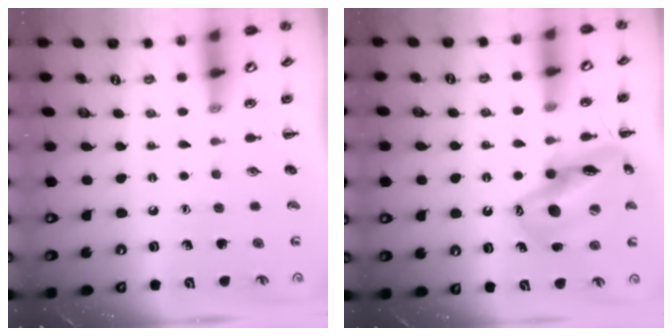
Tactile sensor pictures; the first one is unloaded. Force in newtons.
{"total": 15.2, "press": 14.7, "slide": 4.2}